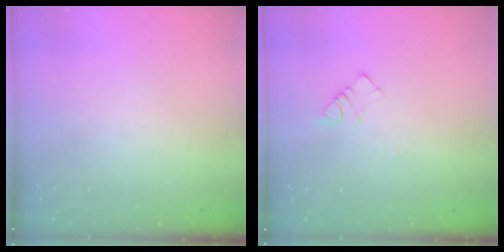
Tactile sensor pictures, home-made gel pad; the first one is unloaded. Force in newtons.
{"total": 2.8, "press": 2.7, "slide": 0.4}